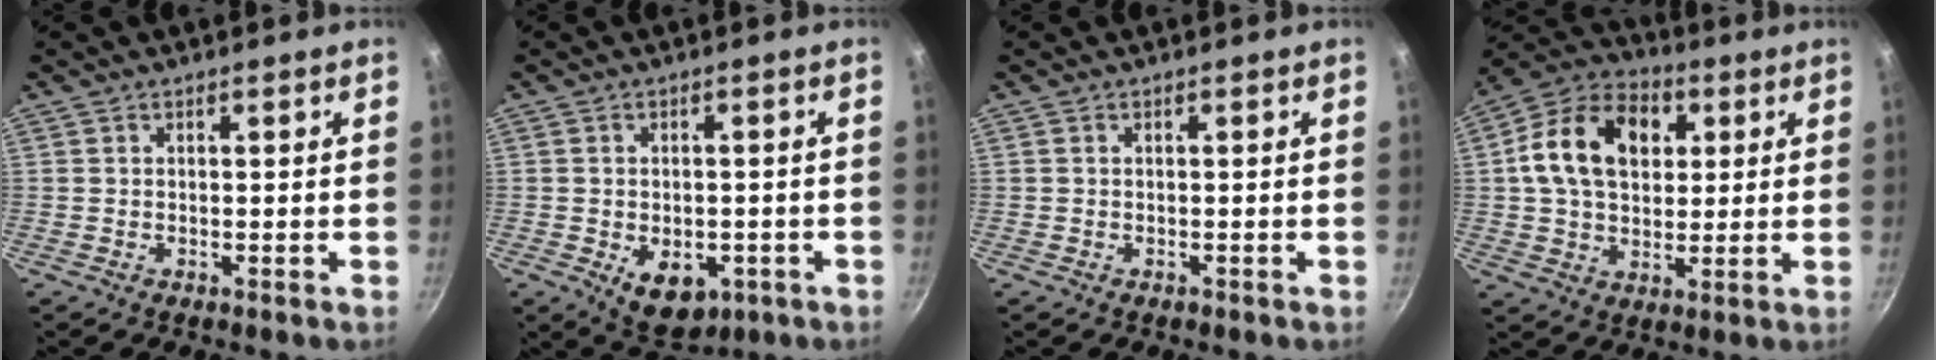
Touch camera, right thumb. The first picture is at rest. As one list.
[{"total": 8.2, "force": [-2.5, 5.4, 5.6], "torque": [-0.058, 0.001, -0.022]}, {"total": 0.0}, {"total": 16.8, "force": [3.8, 12.0, 11.2], "torque": [-0.167, 0.016, 0.050]}]